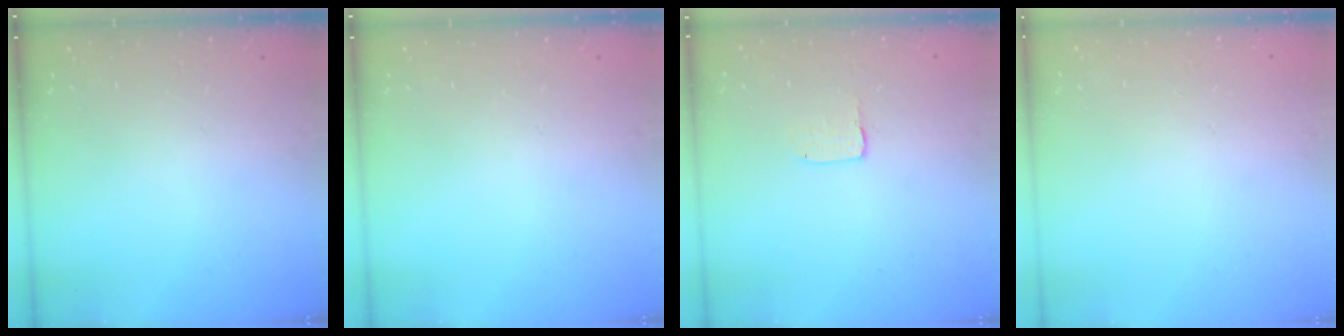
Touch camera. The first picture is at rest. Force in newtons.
{"total": 0.0}
{"total": 1.7, "press": 1.6, "slide": 0.1}
{"total": 0.0}